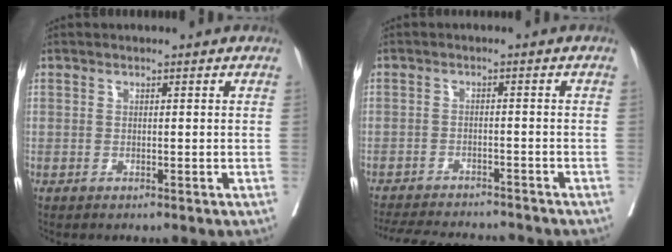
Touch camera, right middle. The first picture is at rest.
{"total": 12.8, "force": [-11.8, 2.6, 4.2], "torque": [-0.085, -0.006, -0.160]}